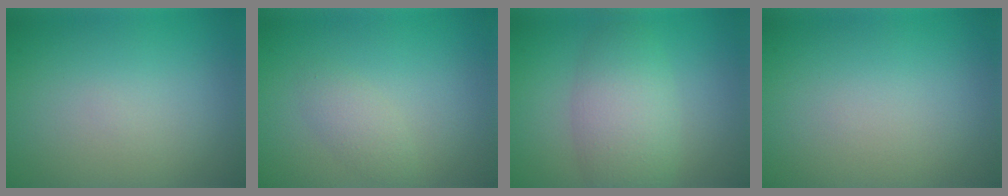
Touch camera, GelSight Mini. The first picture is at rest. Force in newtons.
{"total": 1.6, "press": 1.6, "slide": 0.1}
{"total": 5.1, "press": 5.1, "slide": 0.1}
{"total": 0.0}